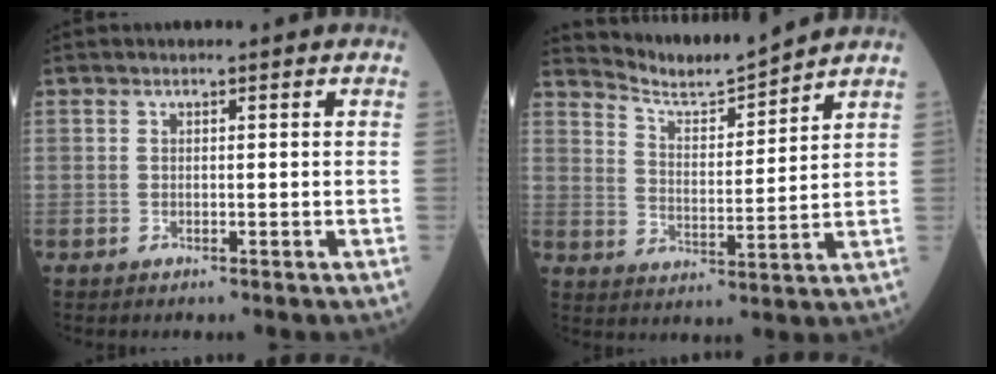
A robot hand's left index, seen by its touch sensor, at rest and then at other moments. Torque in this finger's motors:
{"motor_torque": [-0.07, -0.38, -0.39, -0.06]}